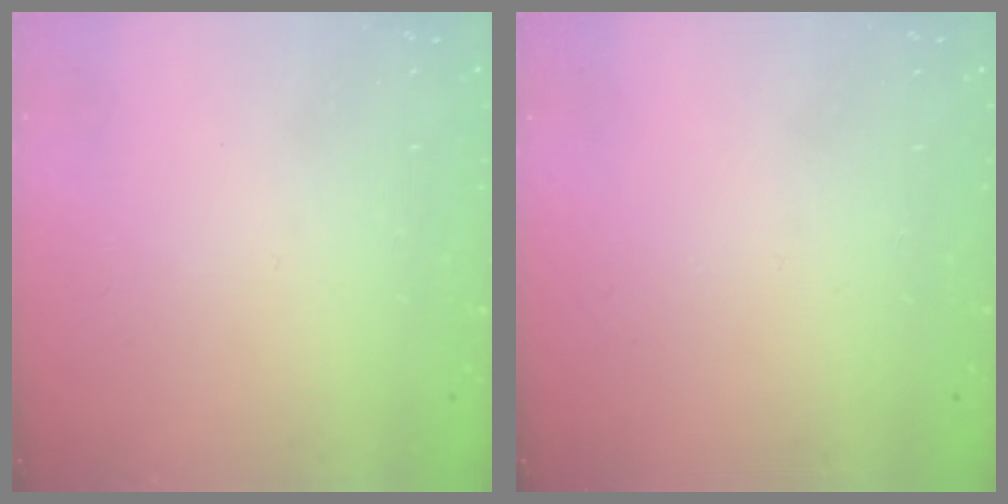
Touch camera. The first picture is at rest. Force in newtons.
{"total": 0.0}